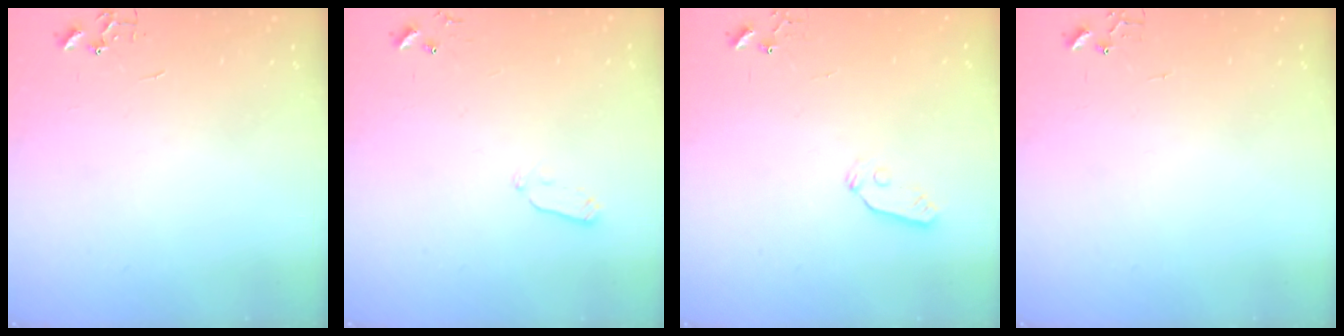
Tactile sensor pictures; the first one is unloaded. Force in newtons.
{"total": 4.6, "press": 4.5, "slide": 0.9}
{"total": 4.3, "press": 4.3, "slide": 0.3}
{"total": 4.2, "press": 4.2, "slide": 0.4}